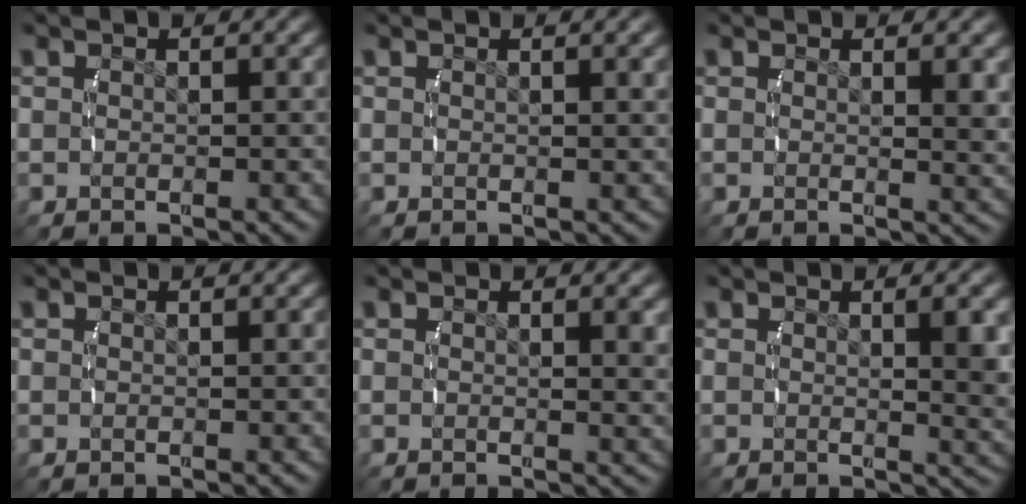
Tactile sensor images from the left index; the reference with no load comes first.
{"total": 0.8, "force": [0.4, -0.2, 0.6], "torque": [-0.010, 0.000, 0.008]}
{"total": 1.6, "force": [0.6, -0.1, 1.5], "torque": [-0.020, -0.012, 0.011]}
{"total": 0.0}
{"total": 1.1, "force": [0.5, -0.1, 1.0], "torque": [-0.015, -0.007, 0.009]}
{"total": 3.0, "force": [0.6, 0.2, 2.9], "torque": [-0.038, -0.010, 0.014]}